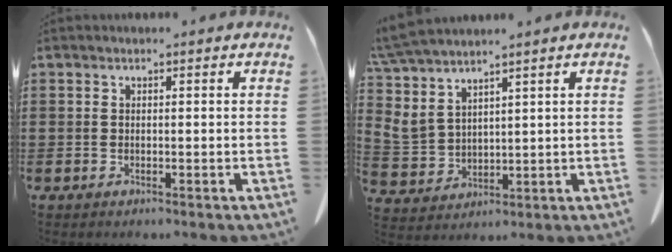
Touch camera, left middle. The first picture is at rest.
{"total": 5.7, "force": [4.6, 2.2, 2.6], "torque": [-0.086, -0.015, 0.081]}